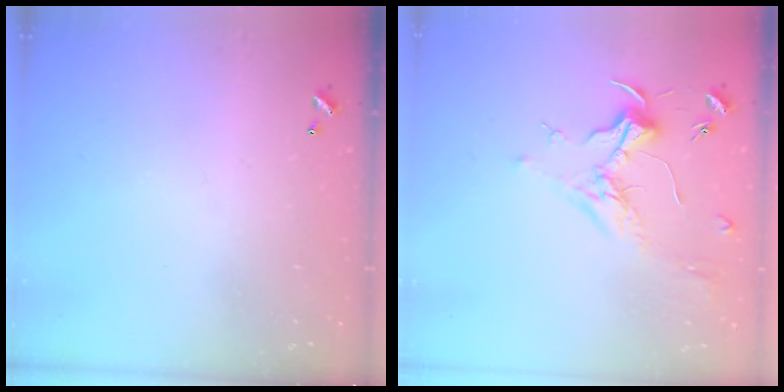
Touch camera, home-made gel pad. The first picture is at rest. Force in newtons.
{"total": 1.7, "press": 1.5, "slide": 0.8}